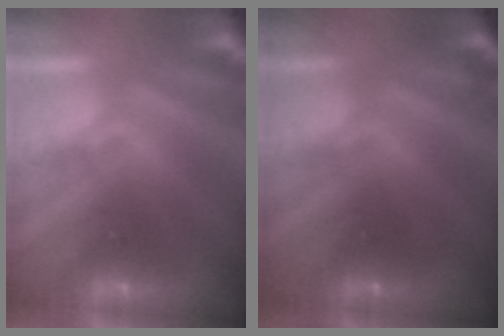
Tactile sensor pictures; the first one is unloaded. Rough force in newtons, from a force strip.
{"total": 1.4}